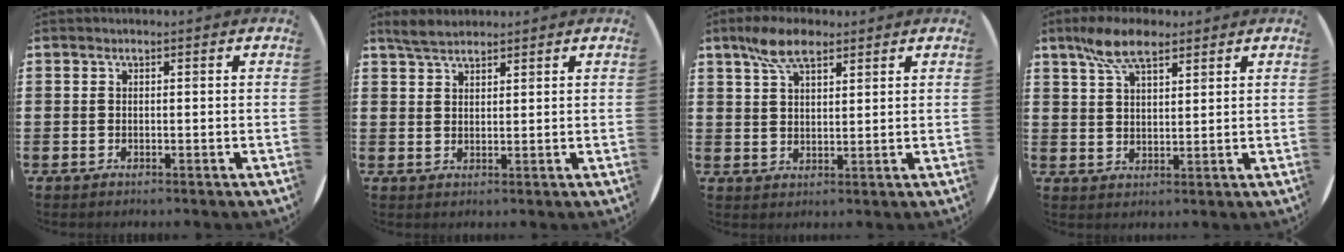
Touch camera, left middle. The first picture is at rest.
{"total": 3.2, "force": [2.8, 1.0, 1.2], "torque": [-0.029, 0.003, 0.054]}
{"total": 6.4, "force": [4.5, 2.7, 3.6], "torque": [-0.074, -0.001, 0.081]}
{"total": 7.1, "force": [5.2, 2.8, 4.1], "torque": [-0.085, -0.003, 0.094]}